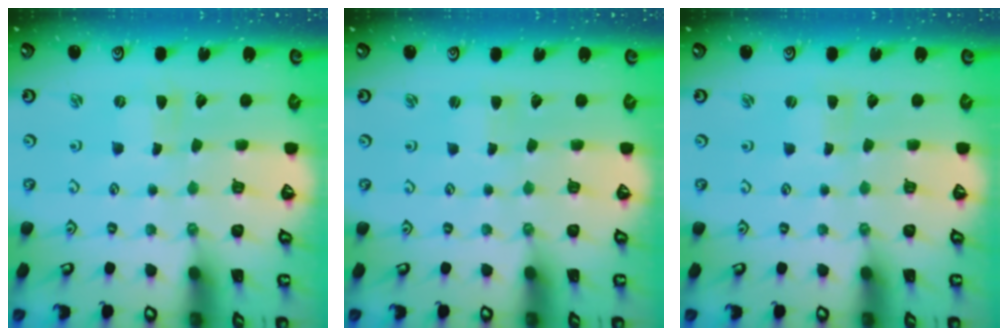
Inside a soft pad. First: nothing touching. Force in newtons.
{"total": 1.4, "press": 1.3, "slide": 0.3}
{"total": 0.0}